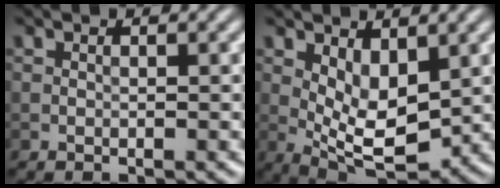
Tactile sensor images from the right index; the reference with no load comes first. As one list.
[{"total": 5.7, "force": [1.1, 2.8, 4.8], "torque": [-0.085, -0.009, 0.023]}]